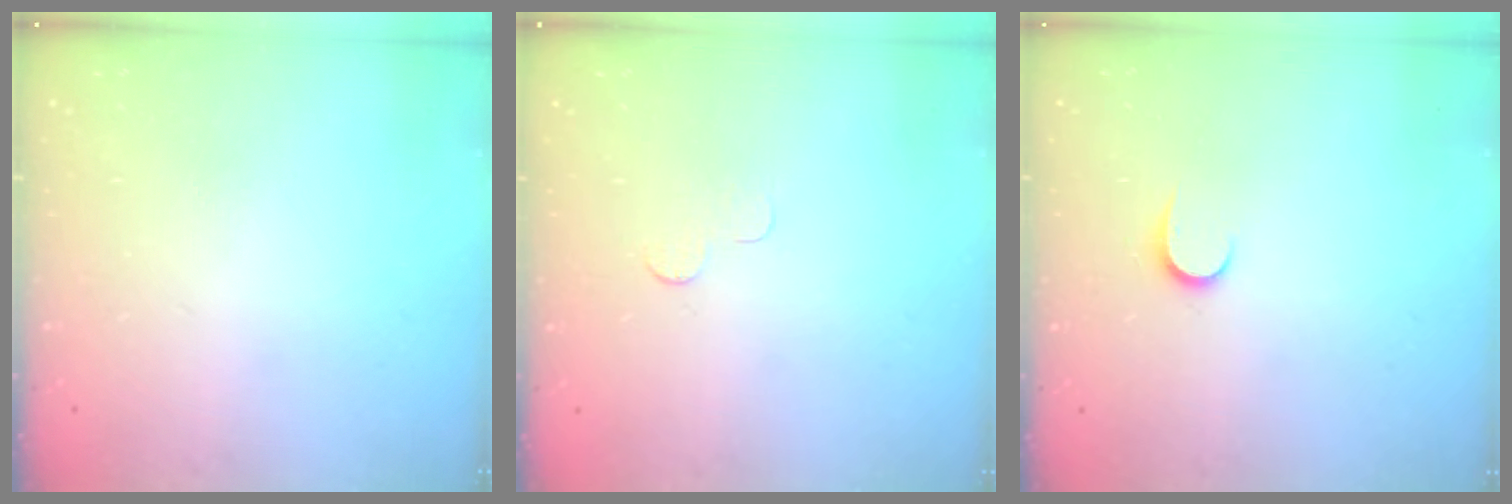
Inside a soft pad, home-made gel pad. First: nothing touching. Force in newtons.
{"total": 3.0, "press": 2.9, "slide": 0.3}
{"total": 5.1, "press": 5.1, "slide": 0.5}